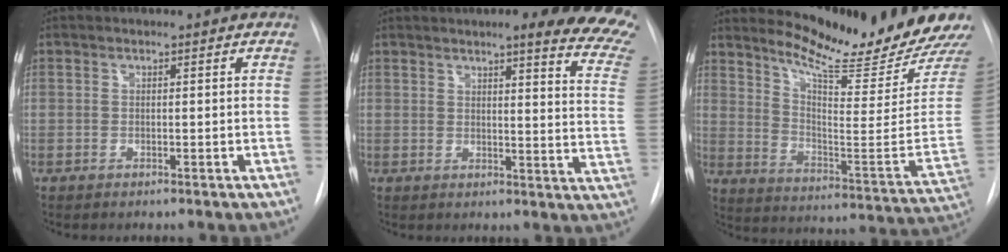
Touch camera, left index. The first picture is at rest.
{"total": 16.8, "force": [14.2, 1.6, 8.8], "torque": [-0.086, -0.057, 0.138]}
{"total": 18.2, "force": [16.8, -1.0, 7.0], "torque": [-0.121, -0.115, 0.238]}